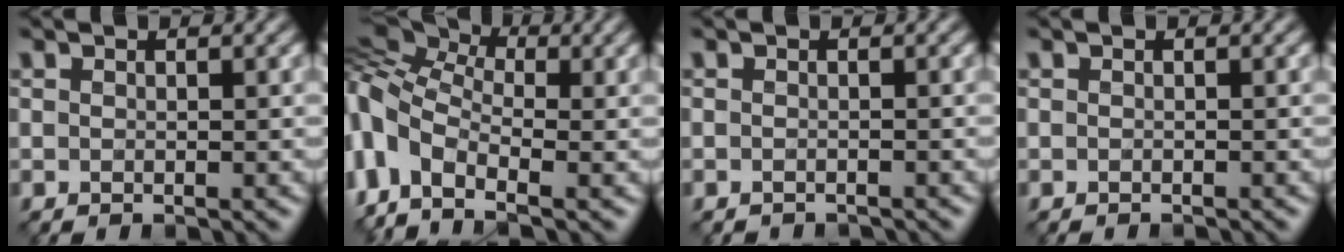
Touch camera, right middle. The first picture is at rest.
{"total": 9.7, "force": [-1.7, 6.4, 7.0], "torque": [-0.183, 0.006, -0.053]}
{"total": 1.8, "force": [-1.8, 0.1, 0.0], "torque": [0.004, -0.007, -0.023]}
{"total": 1.0, "force": [-1.0, 0.1, 0.3], "torque": [0.003, -0.002, -0.015]}